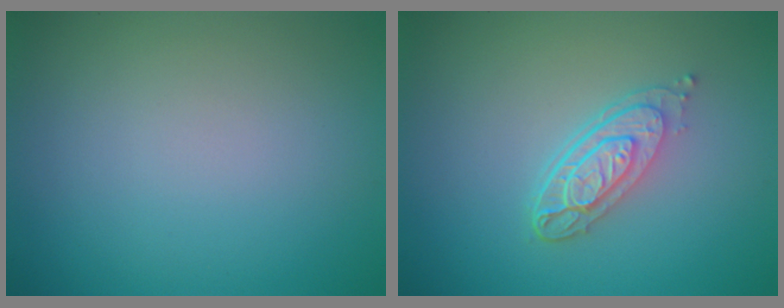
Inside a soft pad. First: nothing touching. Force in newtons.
{"total": 3.9, "press": 2.9, "slide": 2.7}